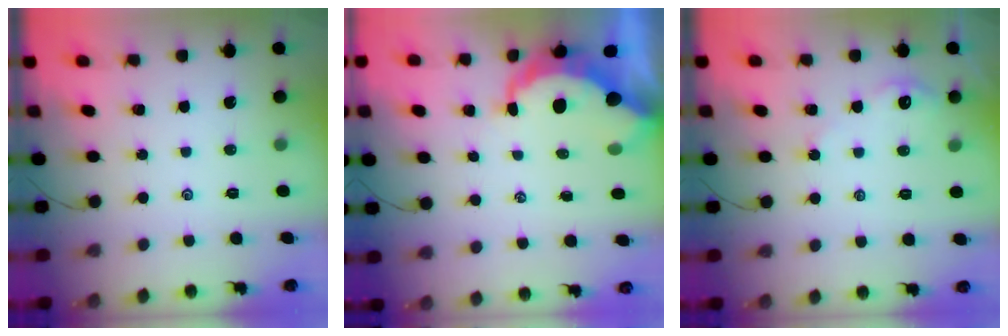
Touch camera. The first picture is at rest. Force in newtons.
{"total": 7.7, "press": 7.6, "slide": 0.8}
{"total": 3.3, "press": 3.3, "slide": 0.3}